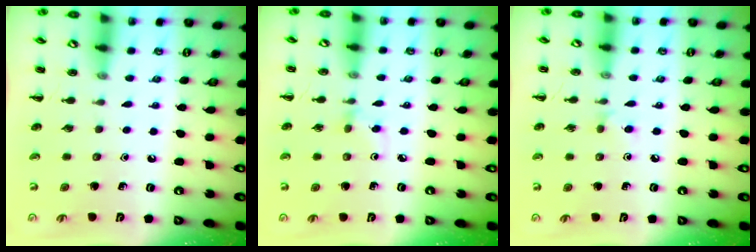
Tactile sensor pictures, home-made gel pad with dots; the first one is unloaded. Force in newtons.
{"total": 2.7, "press": 2.4, "slide": 1.1}
{"total": 4.4, "press": 4.0, "slide": 1.8}